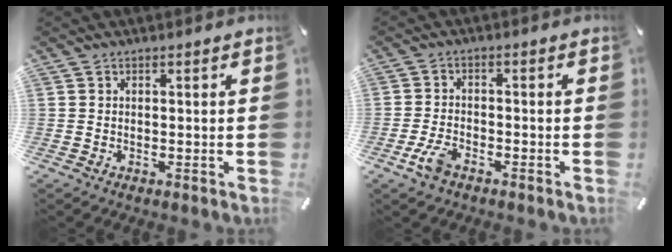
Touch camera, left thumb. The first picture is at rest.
{"total": 4.9, "force": [-3.0, 2.3, 3.2], "torque": [-0.081, 0.004, -0.061]}